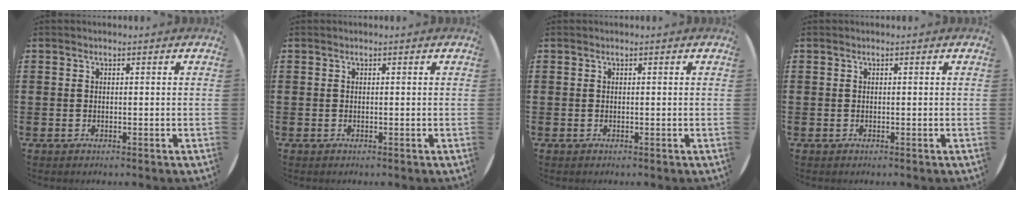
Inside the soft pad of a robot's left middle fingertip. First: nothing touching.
{"total": 0.0}
{"total": 0.0}
{"total": 0.0}